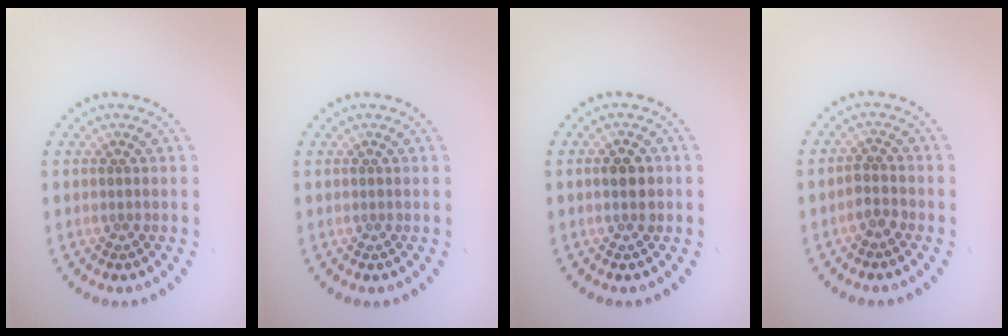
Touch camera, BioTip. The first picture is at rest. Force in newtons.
{"total": 0.0}
{"total": 2.2, "press": 2.2, "slide": 0.2}
{"total": 1.5, "press": 1.3, "slide": 0.7}